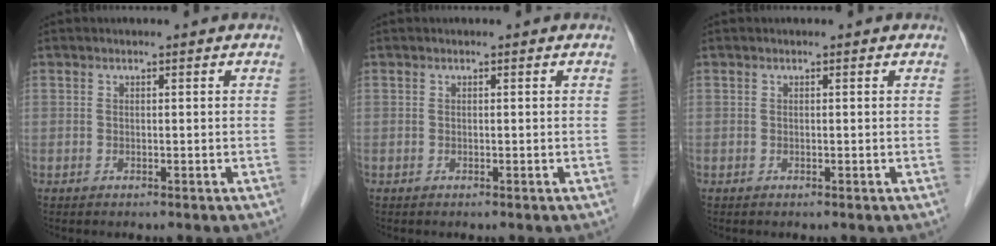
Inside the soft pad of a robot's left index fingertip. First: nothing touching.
{"total": 0.0}
{"total": 0.0}